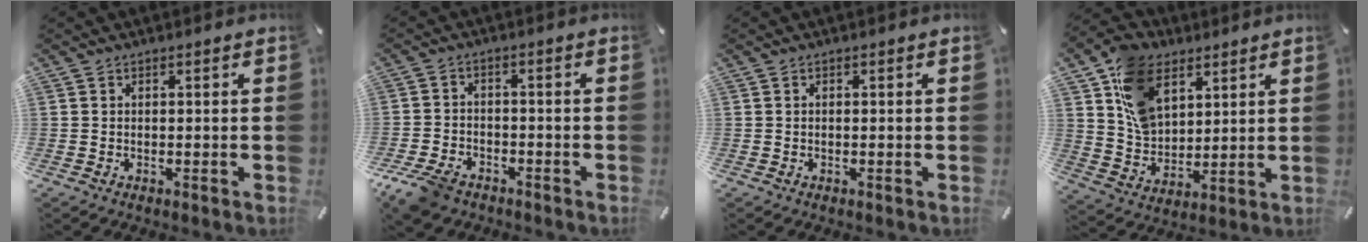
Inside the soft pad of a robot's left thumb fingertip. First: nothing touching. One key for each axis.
{"total": 6.7, "fx": -5.0, "fy": 3.7, "fz": 2.5, "tx": -0.065, "ty": 0.017, "tz": -0.098}
{"total": 0.0}
{"total": 13.3, "fx": 6.6, "fy": 9.6, "fz": 6.4, "tx": -0.139, "ty": -0.014, "tz": 0.131}